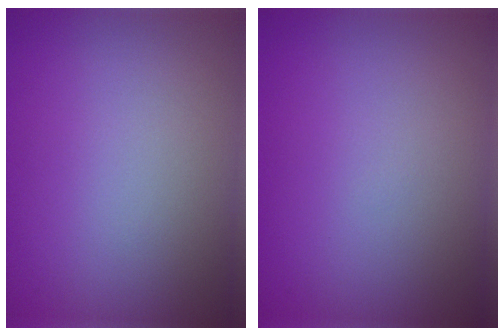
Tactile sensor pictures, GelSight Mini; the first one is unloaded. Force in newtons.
{"total": 0.0}